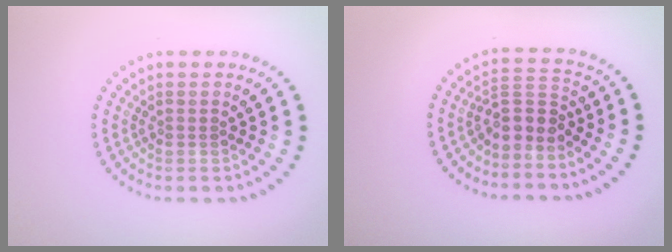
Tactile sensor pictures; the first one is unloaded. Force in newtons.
{"total": 2.9, "press": 2.4, "slide": 1.6}